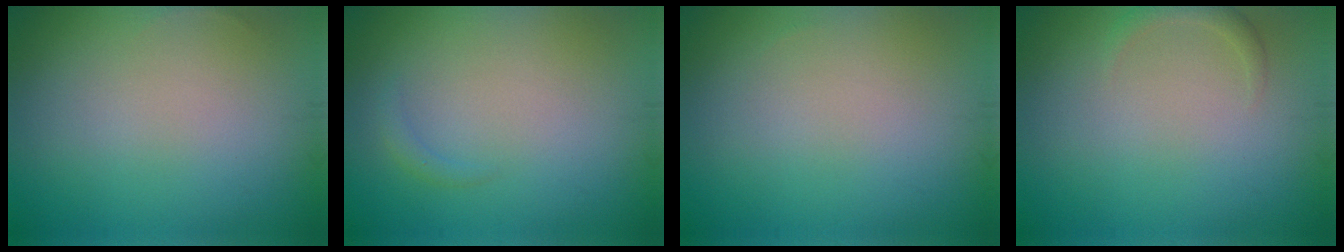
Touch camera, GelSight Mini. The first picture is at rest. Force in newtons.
{"total": 0.8, "press": 0.8, "slide": 0.1}
{"total": 0.0}
{"total": 1.2, "press": 1.2, "slide": 0.2}